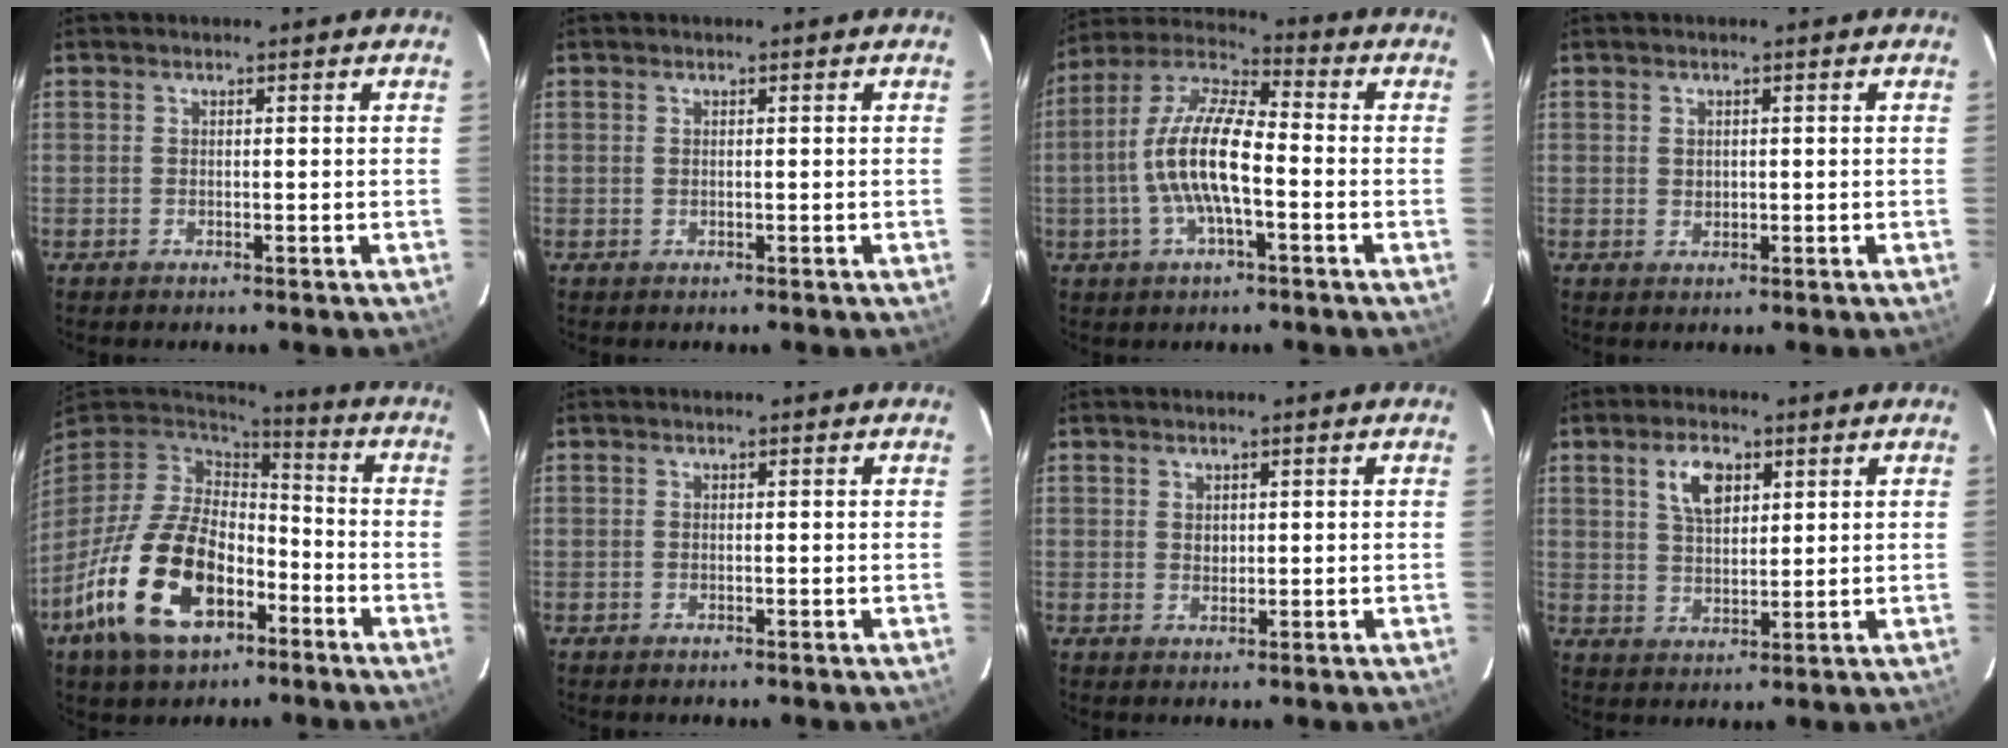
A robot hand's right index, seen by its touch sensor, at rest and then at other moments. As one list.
[{"total": 0.0}, {"total": 13.1, "force": [-2.7, 3.8, 12.2], "torque": [-0.244, 0.008, -0.056]}, {"total": 1.1, "force": [0.3, 0.9, 0.4], "torque": [-0.004, 0.003, 0.007]}, {"total": 20.5, "force": [-9.5, 11.6, 13.9], "torque": [-0.298, -0.021, -0.163]}, {"total": 0.0}, {"total": 1.3, "force": [0.5, 1.2, 0.4], "torque": [-0.004, 0.004, 0.008]}, {"total": 6.5, "force": [3.0, 3.4, 4.7], "torque": [-0.083, 0.011, 0.057]}]